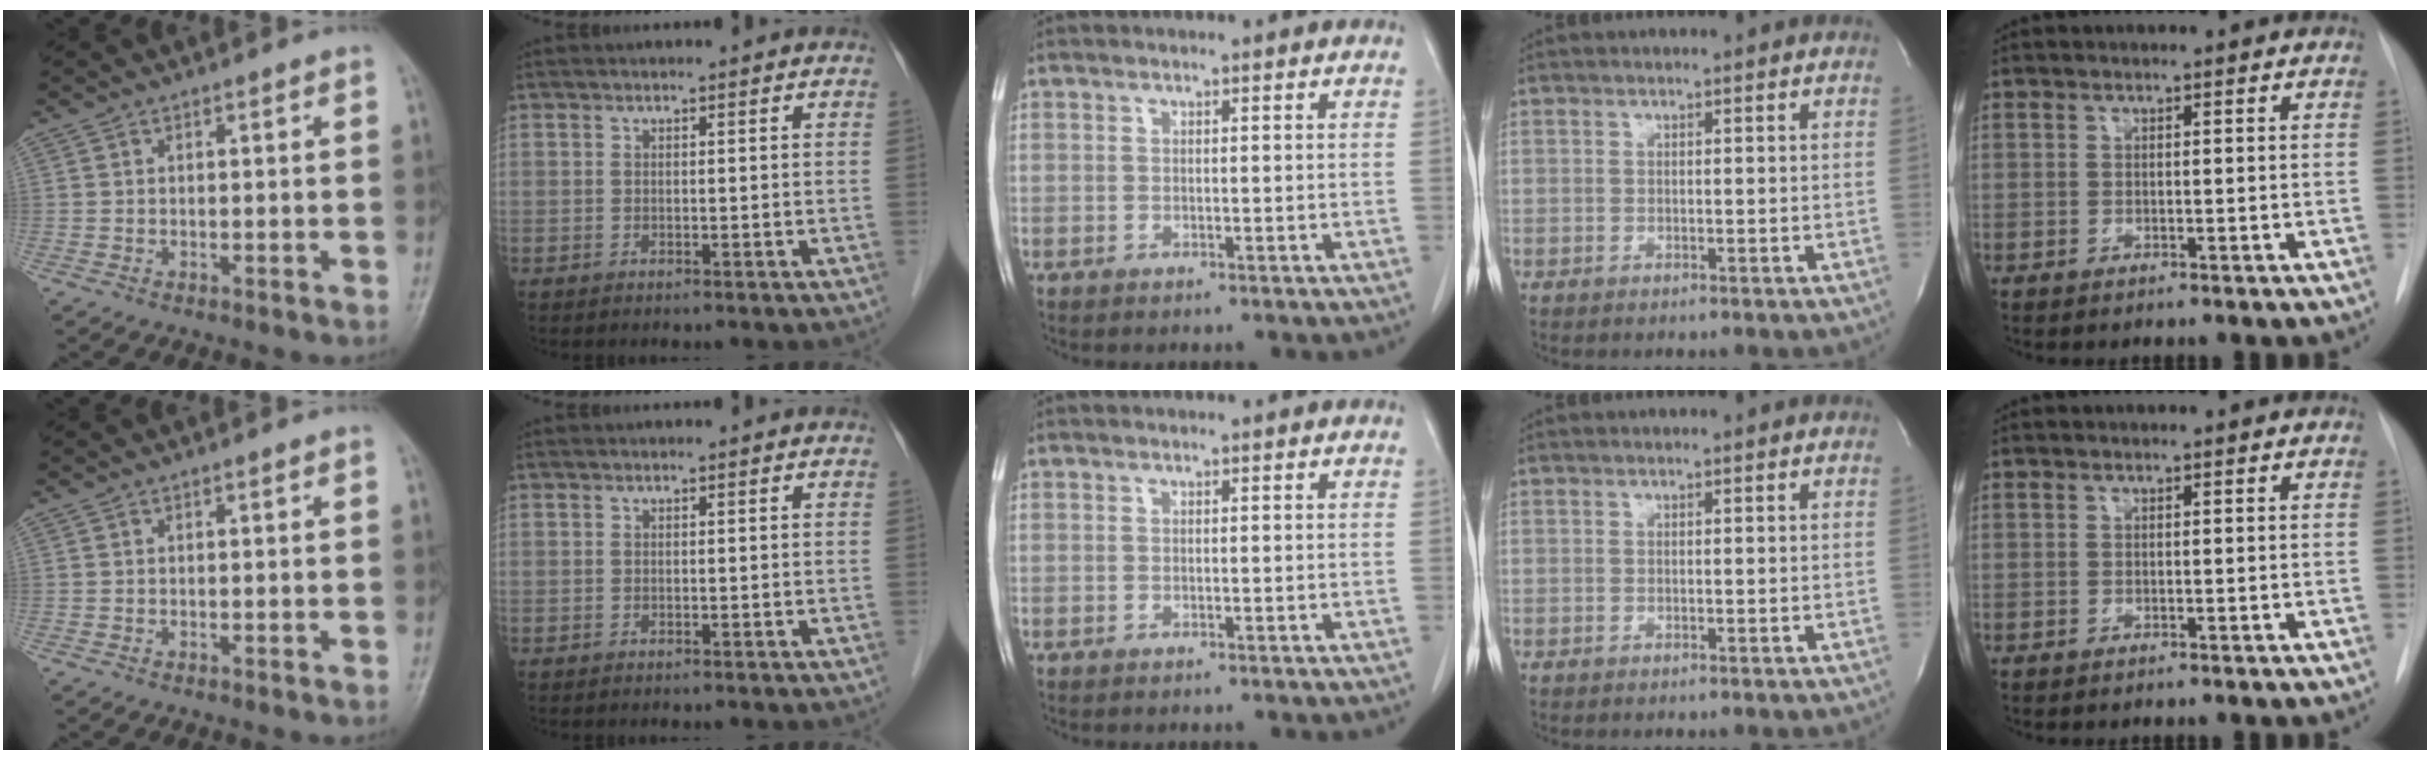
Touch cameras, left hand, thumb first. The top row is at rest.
{}